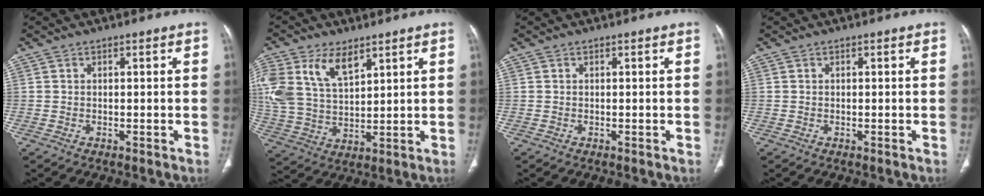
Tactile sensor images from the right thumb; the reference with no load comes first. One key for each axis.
{"total": 15.9, "fx": 7.8, "fy": 9.4, "fz": 10.3, "tx": -0.222, "ty": -0.014, "tz": 0.156}
{"total": 0.0}
{"total": 0.0}